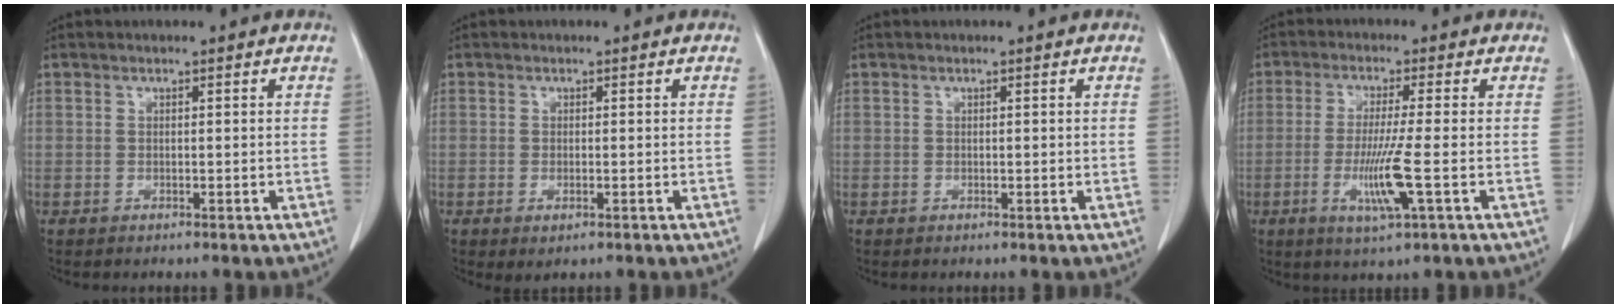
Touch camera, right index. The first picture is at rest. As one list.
[{"total": 1.8, "force": [-0.7, 0.6, 1.5], "torque": [-0.023, -0.004, -0.005]}, {"total": 0.0}, {"total": 7.5, "force": [-2.1, -0.6, 7.2], "torque": [-0.141, -0.021, -0.040]}]